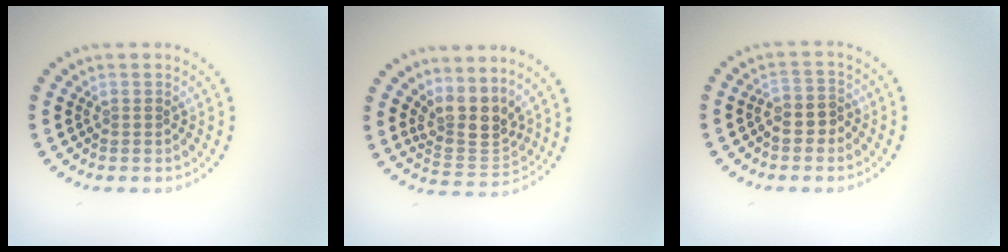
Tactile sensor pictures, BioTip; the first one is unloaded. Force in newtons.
{"total": 3.8, "press": 2.9, "slide": 2.5}
{"total": 2.3, "press": 2.1, "slide": 0.8}